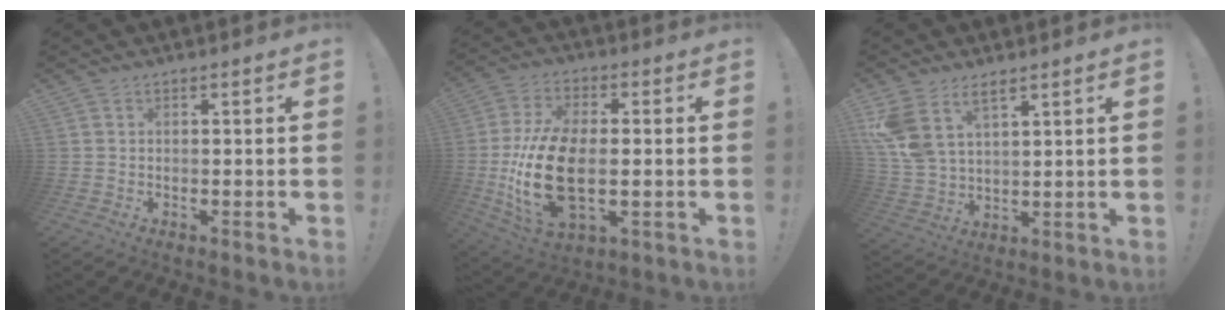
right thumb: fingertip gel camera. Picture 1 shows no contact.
{"total": 19.8, "force": [-2.0, 11.3, 16.2], "torque": [-0.326, -0.004, -0.026]}
{"total": 10.3, "force": [6.3, 5.9, 5.7], "torque": [-0.127, -0.027, 0.125]}